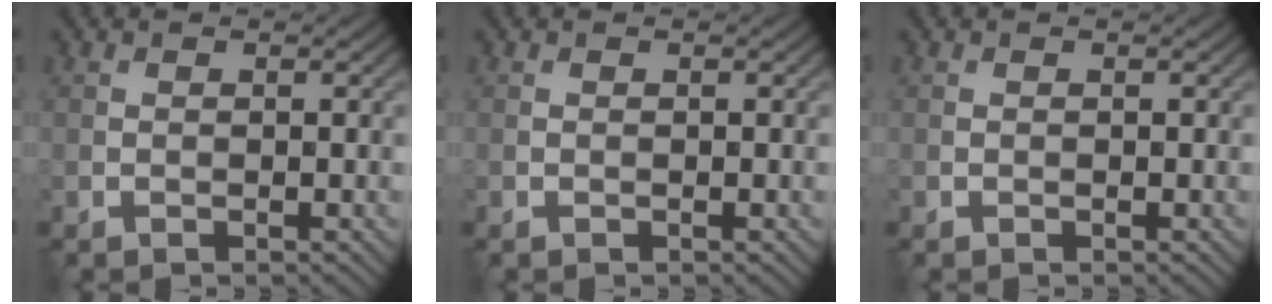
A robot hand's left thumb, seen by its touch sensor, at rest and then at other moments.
{"total": 0.0}
{"total": 0.0}